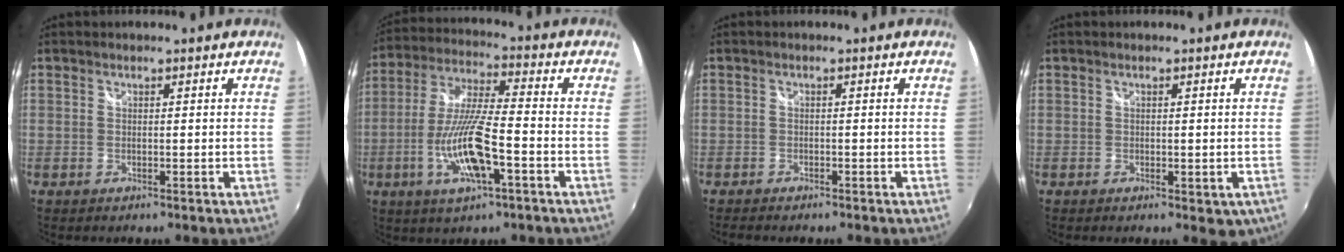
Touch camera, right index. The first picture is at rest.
{"total": 13.9, "force": [-5.1, 2.9, 12.6], "torque": [-0.259, -0.012, -0.095]}
{"total": 2.7, "force": [-2.4, 0.9, 1.0], "torque": [-0.029, -0.015, -0.041]}
{"total": 3.0, "force": [-0.9, 1.9, 2.2], "torque": [-0.030, -0.008, -0.010]}